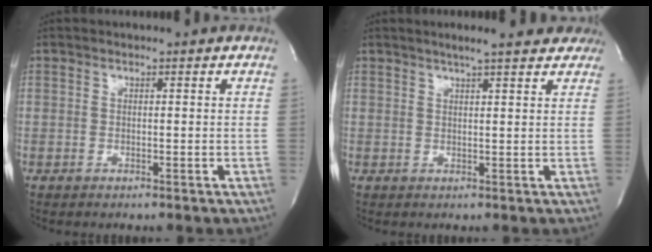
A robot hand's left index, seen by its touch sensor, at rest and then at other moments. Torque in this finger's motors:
{"motor_torque": [-0.04, -0.13, -0.14, 0.03]}